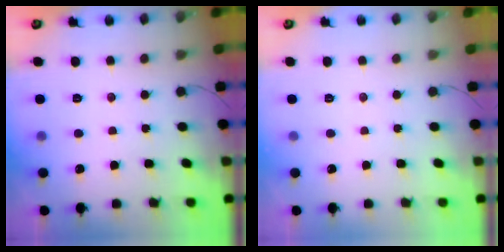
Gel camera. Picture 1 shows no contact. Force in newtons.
{"total": 0.0}